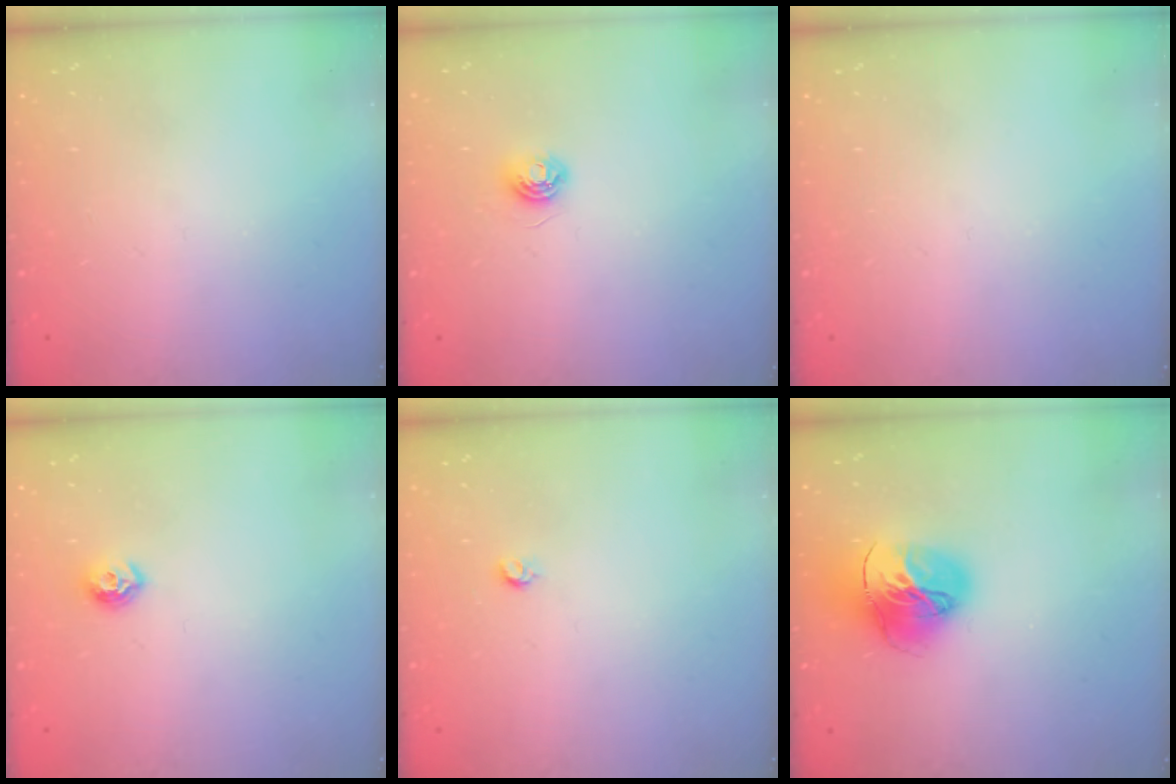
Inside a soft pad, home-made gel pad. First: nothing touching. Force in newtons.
{"total": 5.0, "press": 4.9, "slide": 0.6}
{"total": 0.0}
{"total": 7.2, "press": 7.1, "slide": 1.0}
{"total": 3.2, "press": 3.2, "slide": 0.3}
{"total": 16.9, "press": 16.8, "slide": 1.7}